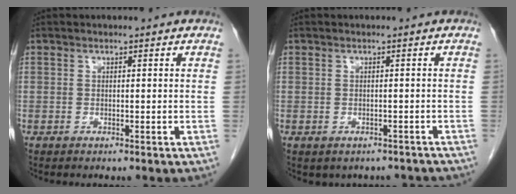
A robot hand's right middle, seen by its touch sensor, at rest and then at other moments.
{"total": 4.9, "force": [-4.0, 2.6, 1.0], "torque": [-0.006, 0.014, -0.041]}